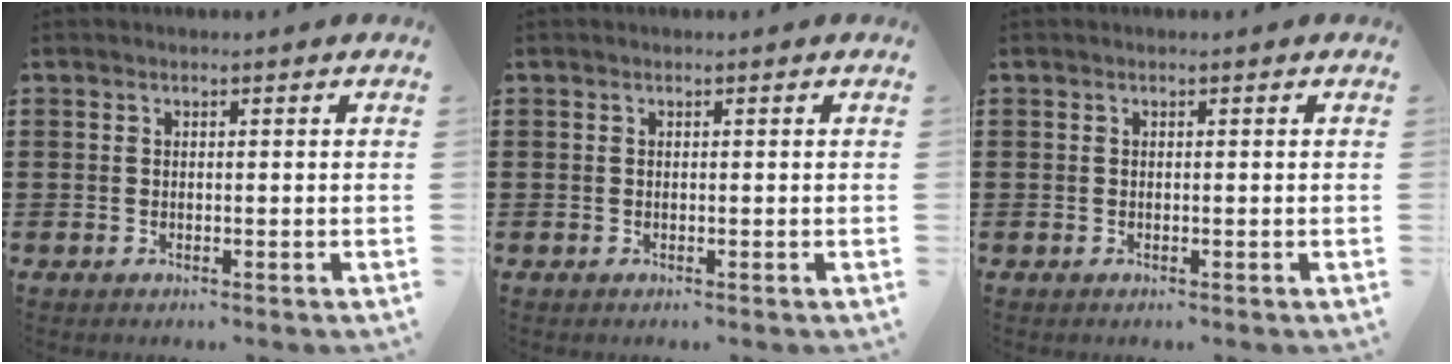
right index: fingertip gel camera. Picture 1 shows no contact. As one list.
[{"total": 0.0}, {"total": 0.0}]